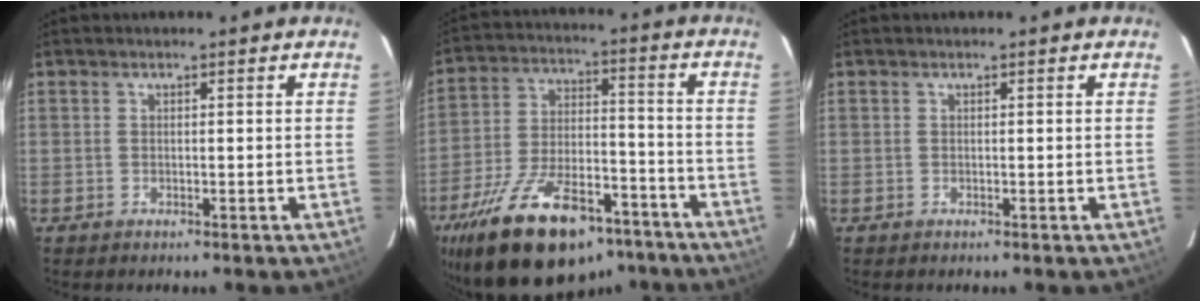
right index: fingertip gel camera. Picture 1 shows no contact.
{"total": 25.5, "force": [-17.8, 11.1, 14.5], "torque": [-0.277, -0.013, -0.268]}
{"total": 0.0}